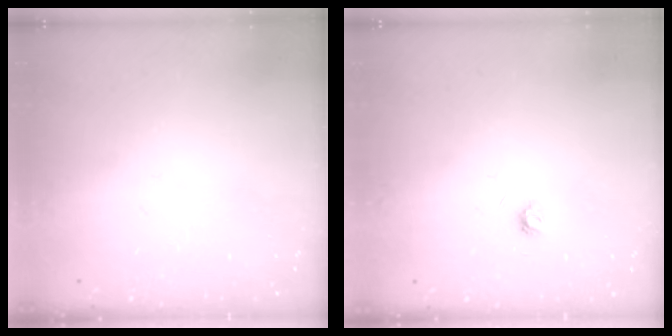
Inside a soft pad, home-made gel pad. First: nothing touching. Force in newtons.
{"total": 3.7, "press": 3.7, "slide": 0.4}